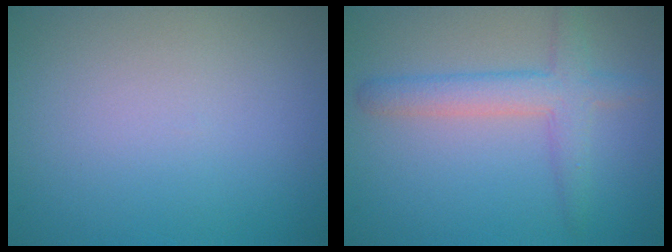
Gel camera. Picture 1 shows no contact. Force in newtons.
{"total": 3.5, "press": 3.5, "slide": 0.2}